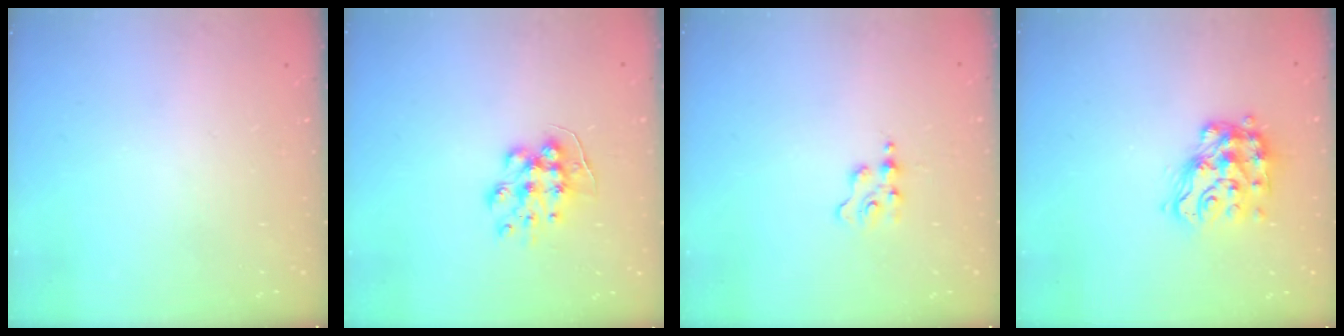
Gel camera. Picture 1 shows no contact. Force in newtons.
{"total": 8.5, "press": 8.5, "slide": 0.3}
{"total": 1.8, "press": 1.8, "slide": 0.3}
{"total": 15.1, "press": 15.0, "slide": 0.9}